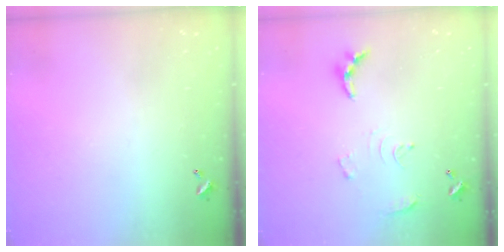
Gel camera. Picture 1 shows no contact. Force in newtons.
{"total": 9.8, "press": 9.8, "slide": 0.7}